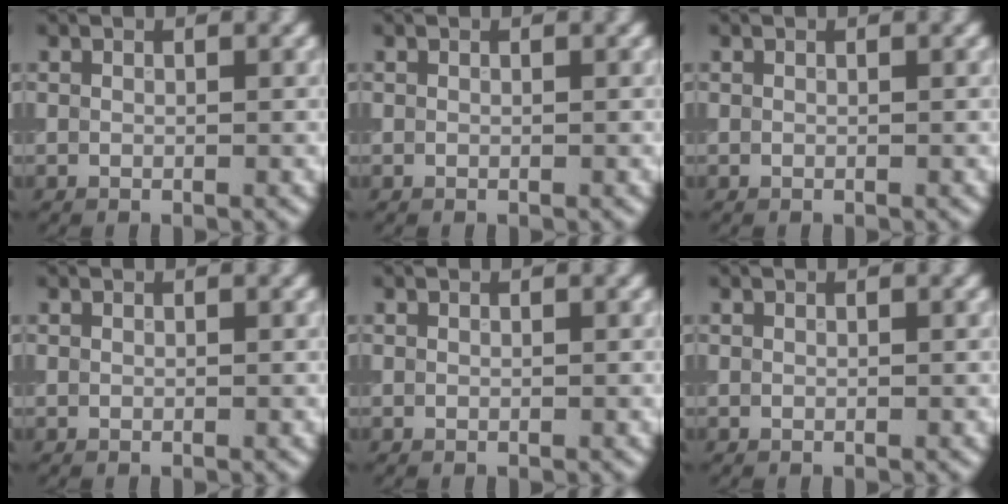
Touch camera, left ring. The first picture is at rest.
{"total": 0.0}
{"total": 0.0}
{"total": 0.0}
{"total": 0.0}
{"total": 0.0}